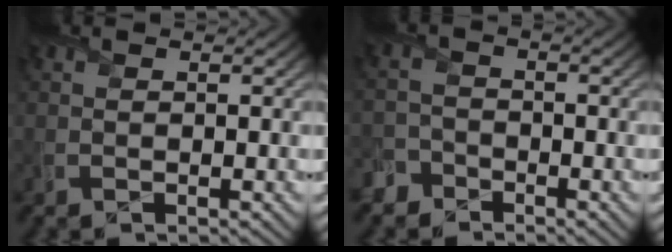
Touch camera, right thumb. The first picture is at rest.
{"total": 3.2, "force": [-2.6, 1.8, 0.4], "torque": [-0.004, 0.000, -0.063]}